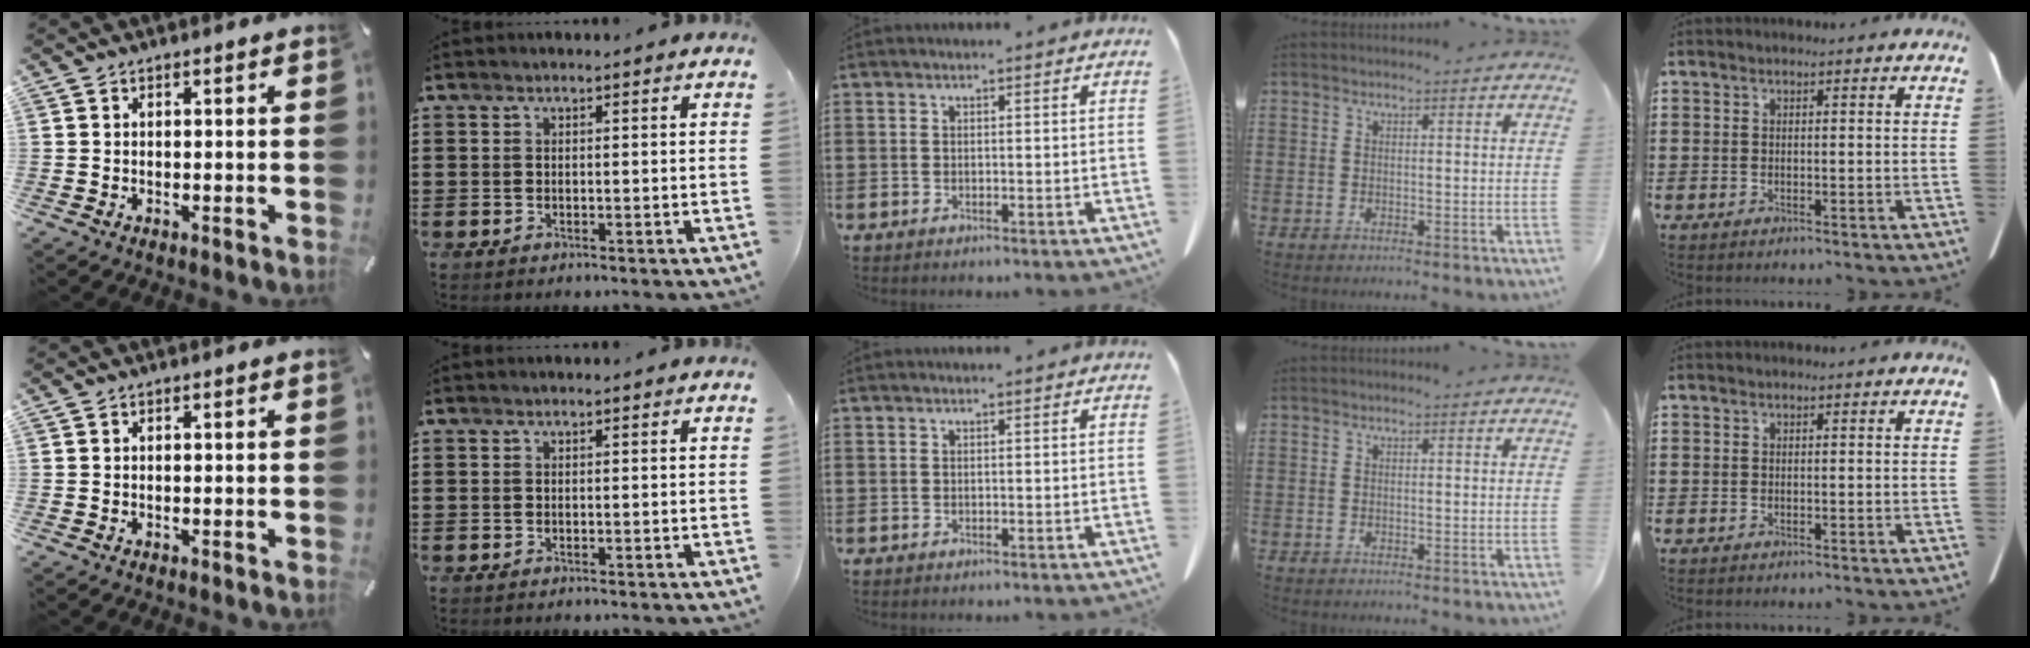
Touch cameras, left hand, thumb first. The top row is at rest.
{}